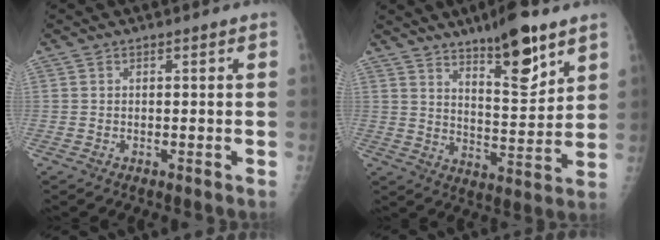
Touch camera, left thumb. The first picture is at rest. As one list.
[{"total": 12.9, "force": [8.4, 3.6, 9.0], "torque": [-0.115, -0.060, 0.137]}]